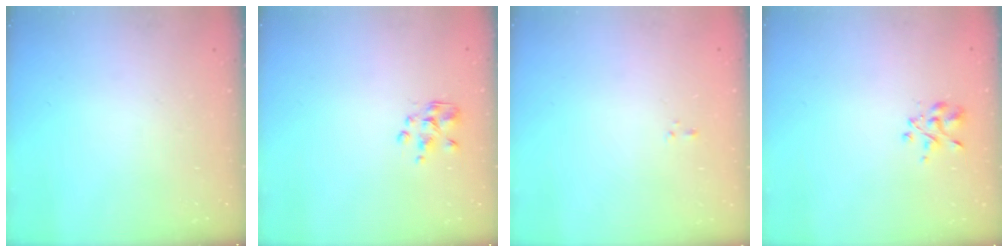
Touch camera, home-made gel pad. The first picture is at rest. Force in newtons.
{"total": 2.3, "press": 2.2, "slide": 0.7}
{"total": 0.8, "press": 0.6, "slide": 0.5}
{"total": 2.5, "press": 2.2, "slide": 1.0}